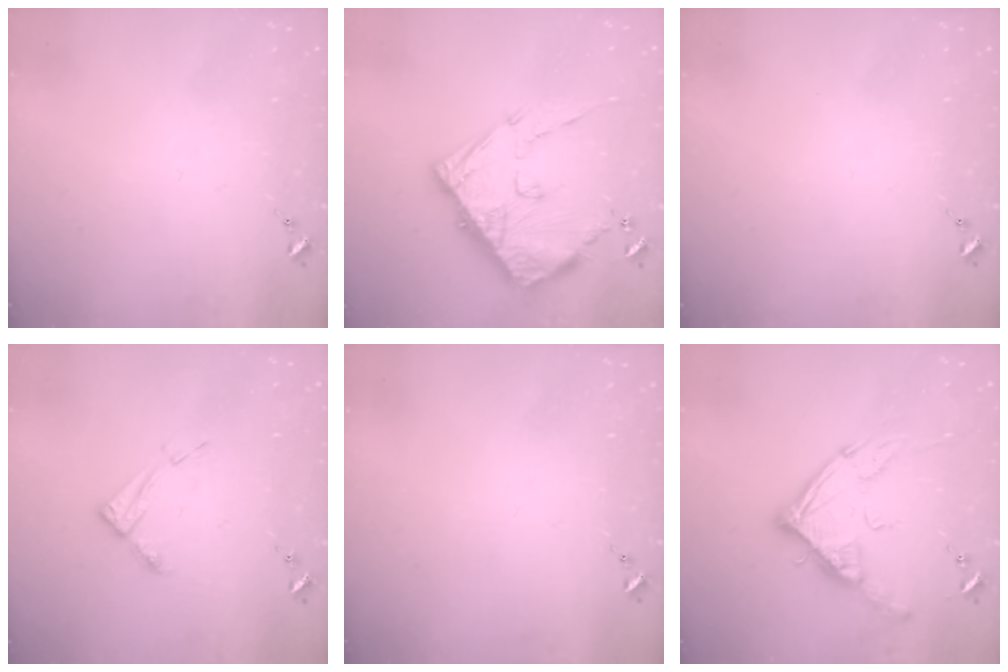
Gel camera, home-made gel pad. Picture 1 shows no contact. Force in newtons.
{"total": 14.4, "press": 14.3, "slide": 1.4}
{"total": 0.0}
{"total": 7.7, "press": 7.7, "slide": 0.6}
{"total": 0.0}
{"total": 14.5, "press": 14.4, "slide": 1.4}